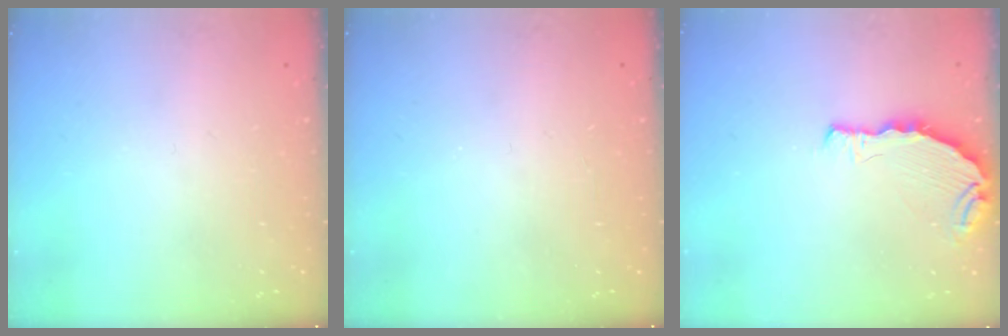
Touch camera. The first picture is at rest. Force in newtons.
{"total": 0.0}
{"total": 7.5, "press": 5.6, "slide": 4.9}